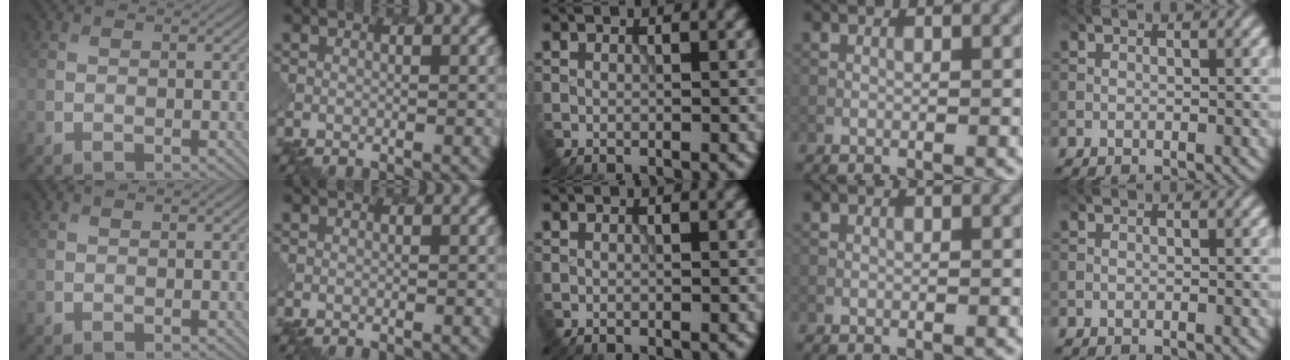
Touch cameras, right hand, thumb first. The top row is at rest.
{}